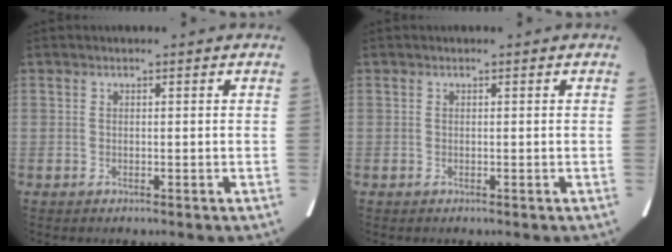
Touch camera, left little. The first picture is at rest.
{"total": 0.0}